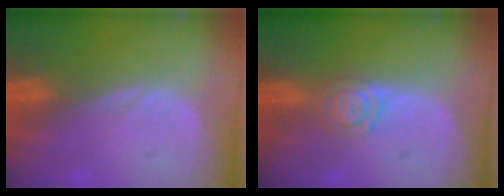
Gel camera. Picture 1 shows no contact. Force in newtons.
{"total": 3.8, "press": 3.7, "slide": 0.9}